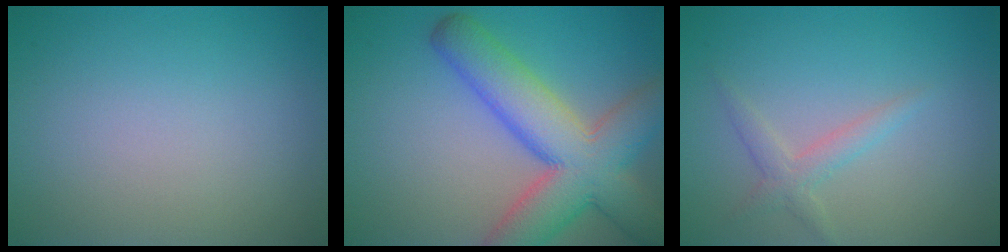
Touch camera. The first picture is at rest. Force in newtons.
{"total": 9.6, "press": 9.6, "slide": 0.5}
{"total": 1.8, "press": 1.8, "slide": 0.1}